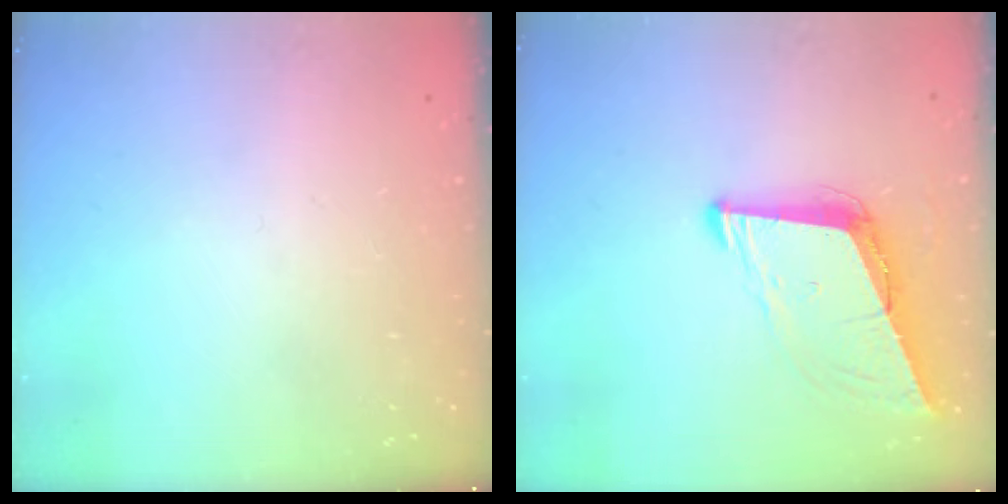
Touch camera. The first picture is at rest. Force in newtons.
{"total": 9.0, "press": 8.2, "slide": 3.7}